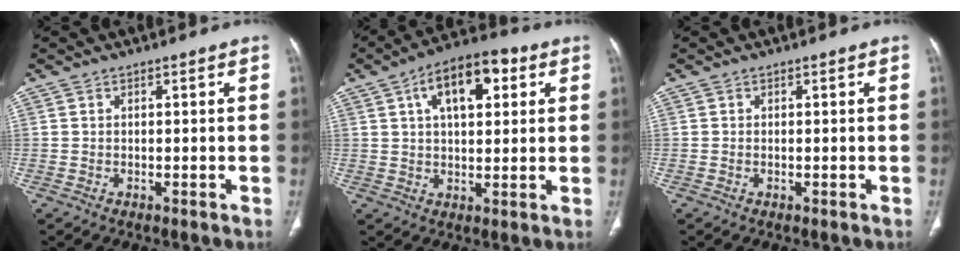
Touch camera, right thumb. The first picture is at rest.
{"total": 12.7, "force": [4.6, 6.3, 10.1], "torque": [-0.142, 0.012, 0.066]}
{"total": 0.0}